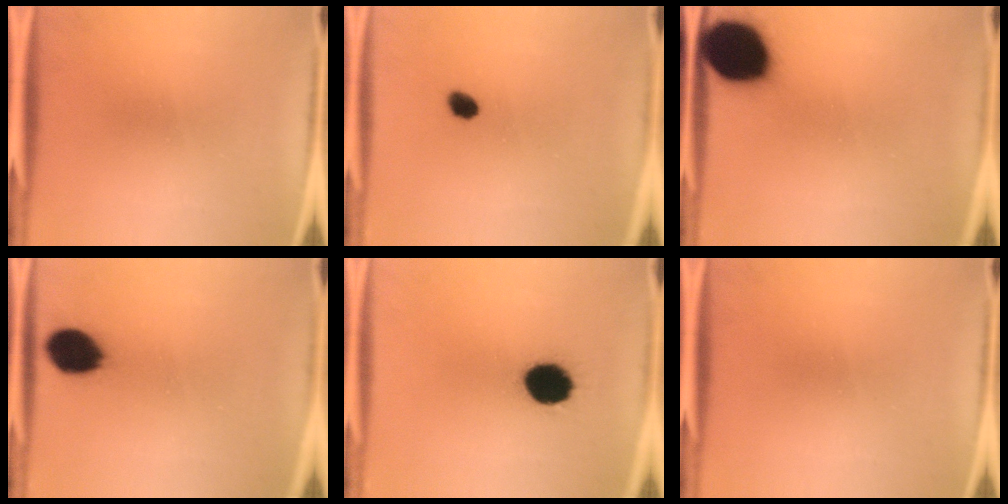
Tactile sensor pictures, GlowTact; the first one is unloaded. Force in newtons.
{"total": 2.5}
{"total": 18.8}
{"total": 10.1}
{"total": 11.1}
{"total": 0.0}